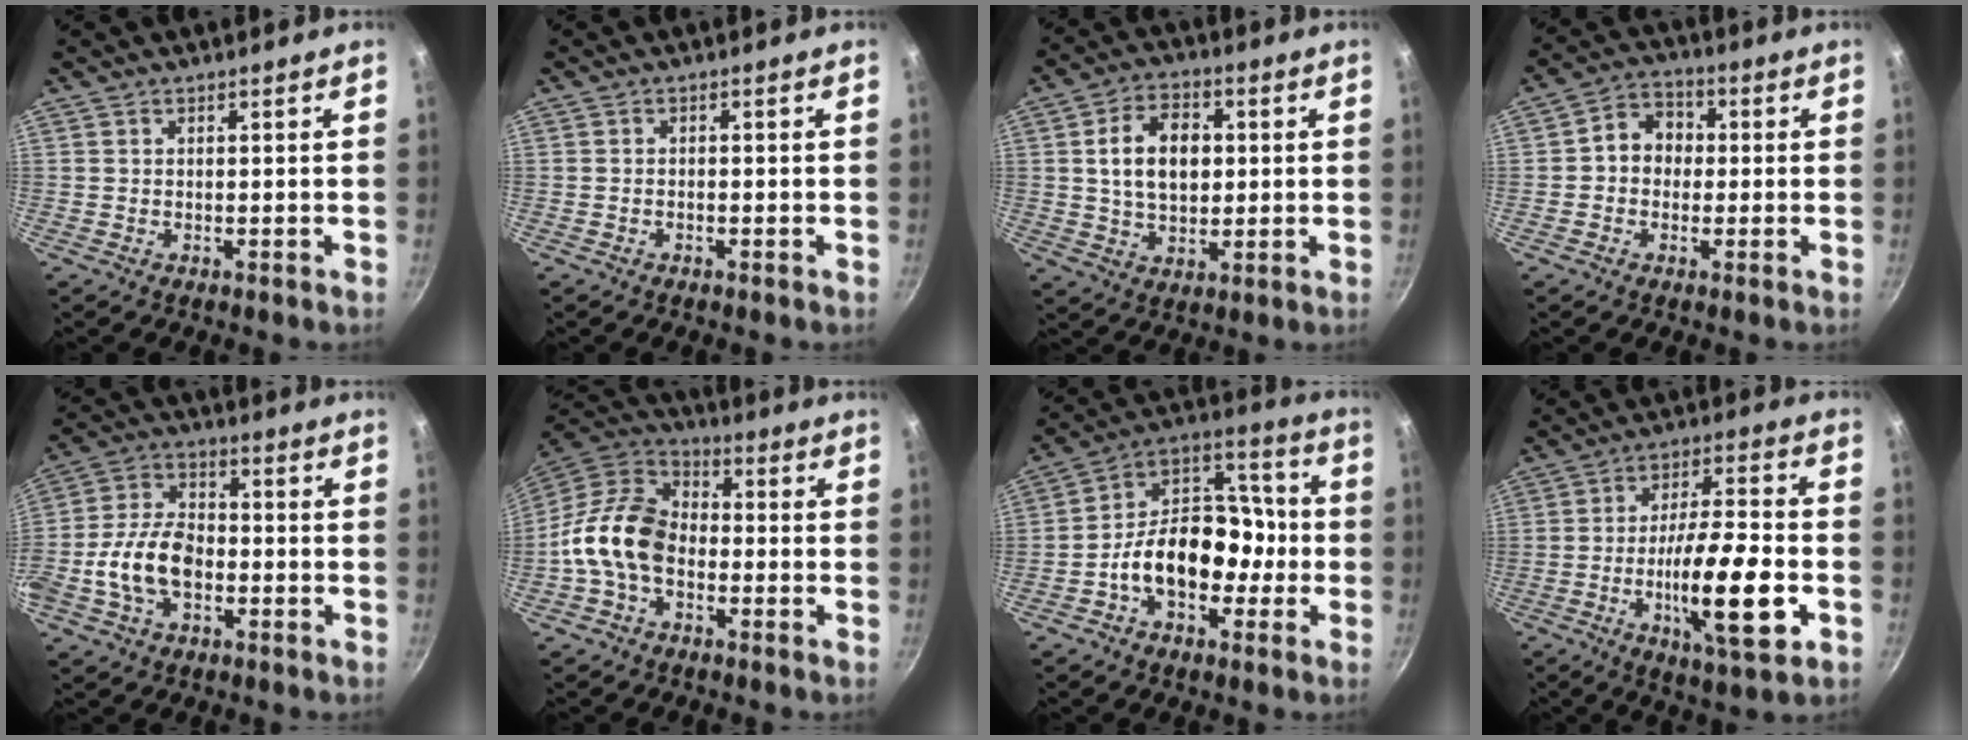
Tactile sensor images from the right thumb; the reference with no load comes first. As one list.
[{"total": 0.7, "force": [-0.4, 0.3, 0.4], "torque": [-0.010, 0.006, -0.009]}, {"total": 11.5, "force": [1.5, 7.8, 8.3], "torque": [-0.120, 0.006, 0.024]}, {"total": 7.0, "force": [0.0, 5.9, 3.7], "torque": [-0.027, 0.017, -0.015]}, {"total": 12.6, "force": [-3.1, 8.1, 9.1], "torque": [-0.160, 0.033, -0.067]}, {"total": 13.6, "force": [-3.1, 9.4, 9.4], "torque": [-0.144, 0.040, -0.081]}, {"total": 14.7, "force": [-3.8, 10.1, 10.0], "torque": [-0.100, 0.064, -0.072]}, {"total": 17.7, "force": [-5.0, 4.7, 16.3], "torque": [-0.266, 0.022, -0.081]}]